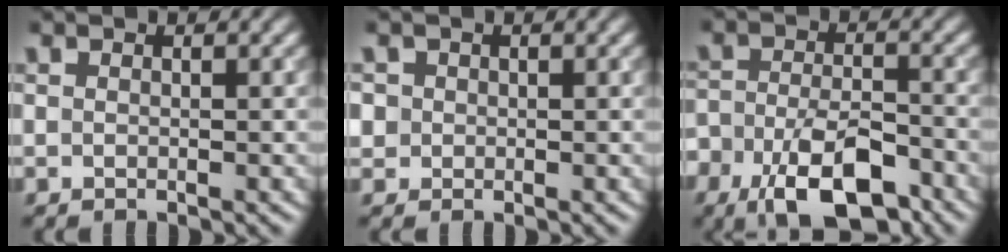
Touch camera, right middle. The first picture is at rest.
{"total": 1.3, "force": [0.2, 1.3, 0.2], "torque": [0.003, 0.001, 0.001]}
{"total": 8.6, "force": [-5.1, 4.2, 5.6], "torque": [-0.102, -0.018, -0.076]}